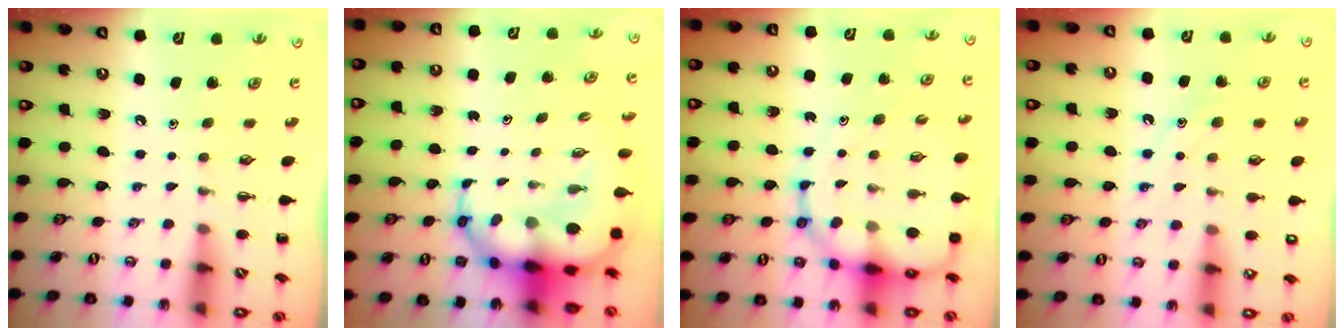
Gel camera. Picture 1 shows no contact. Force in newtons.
{"total": 12.4, "press": 12.0, "slide": 3.1}
{"total": 16.2, "press": 15.6, "slide": 4.1}
{"total": 10.6, "press": 10.6, "slide": 1.3}